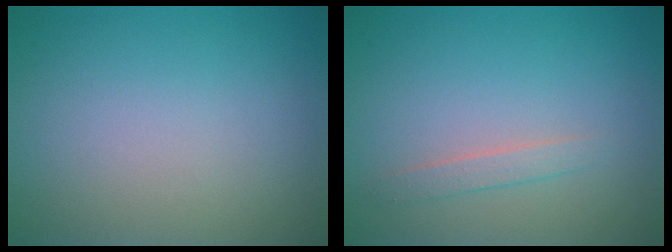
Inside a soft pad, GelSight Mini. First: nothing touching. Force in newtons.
{"total": 1.3, "press": 1.3, "slide": 0.1}